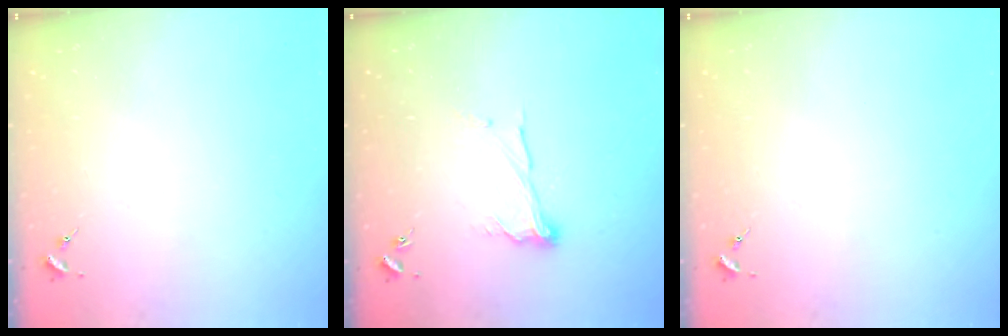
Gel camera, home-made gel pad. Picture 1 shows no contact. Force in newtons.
{"total": 9.0, "press": 9.0, "slide": 0.4}
{"total": 0.0}